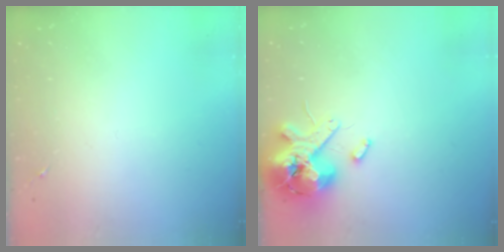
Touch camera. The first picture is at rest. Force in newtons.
{"total": 13.6, "press": 13.5, "slide": 2.2}